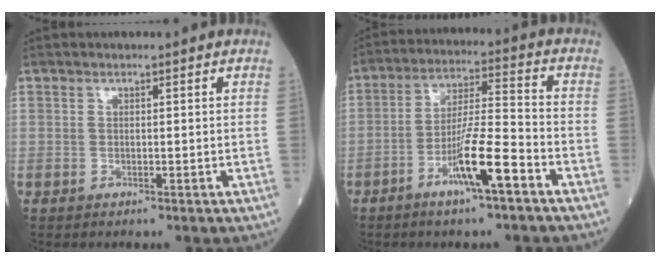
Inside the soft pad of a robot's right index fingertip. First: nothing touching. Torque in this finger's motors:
{"motor_torque": [0.21, -0.11, 0.24, 0.15]}